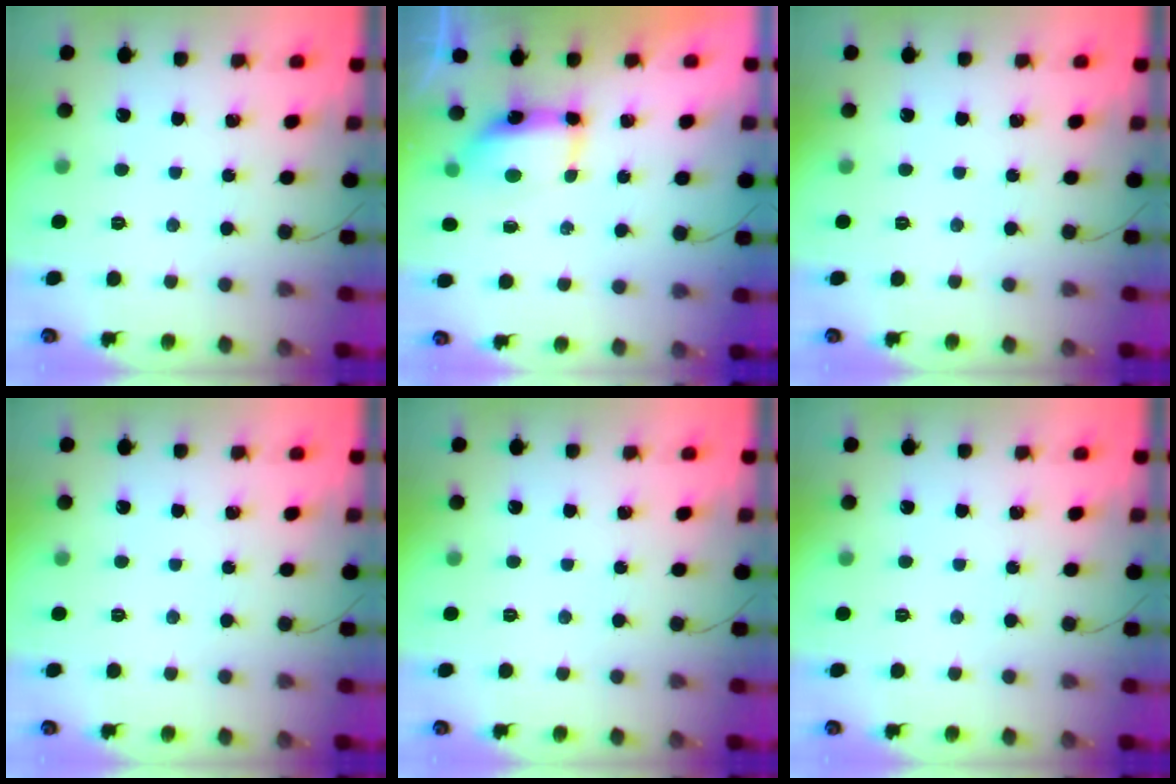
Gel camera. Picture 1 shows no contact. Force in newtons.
{"total": 7.2, "press": 7.2, "slide": 0.7}
{"total": 0.0}
{"total": 0.0}
{"total": 0.0}
{"total": 0.0}